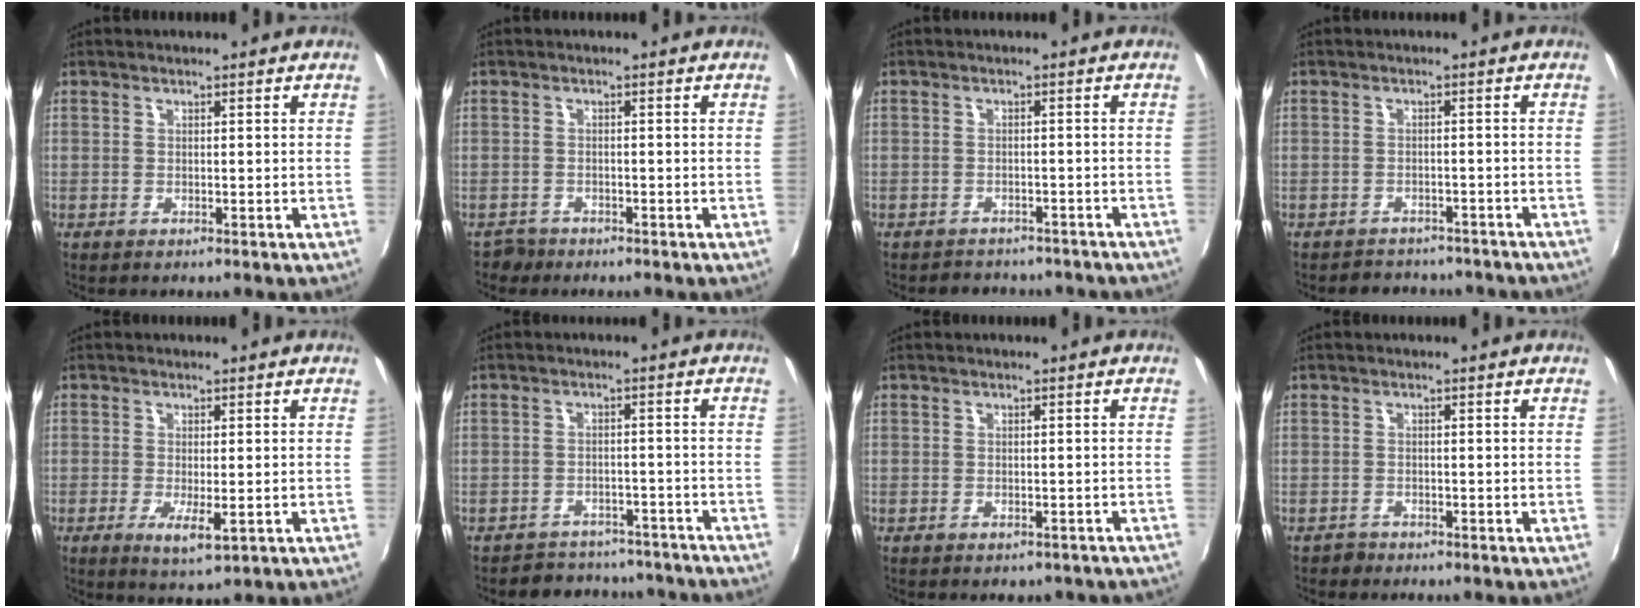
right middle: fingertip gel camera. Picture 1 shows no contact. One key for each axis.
{"total": 2.0, "fx": -1.6, "fy": 1.2, "fz": -0.1, "tx": -0.003, "ty": 0.001, "tz": -0.031}
{"total": 8.5, "fx": -7.4, "fy": 3.3, "fz": 2.6, "tx": -0.055, "ty": -0.008, "tz": -0.092}
{"total": 9.3, "fx": -8.1, "fy": 3.7, "fz": 2.6, "tx": -0.058, "ty": -0.001, "tz": -0.100}
{"total": 4.3, "fx": -1.3, "fy": 1.1, "fz": 4.0, "tx": -0.078, "ty": -0.015, "tz": -0.019}
{"total": 13.7, "fx": -12.1, "fy": 5.3, "fz": 3.5, "tx": -0.081, "ty": 0.017, "tz": -0.146}
{"total": 4.1, "fx": -3.4, "fy": 1.8, "fz": 1.4, "tx": -0.021, "ty": -0.008, "tz": -0.032}
{"total": 1.3, "fx": -1.1, "fy": 0.7, "fz": -0.1, "tx": -0.002, "ty": 0.001, "tz": -0.019}